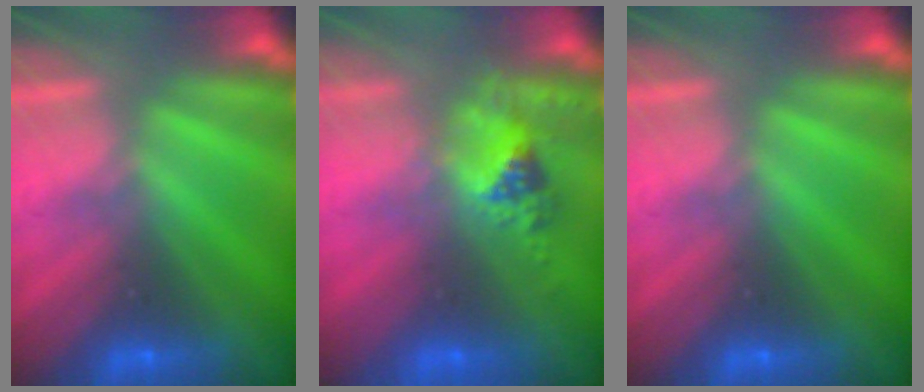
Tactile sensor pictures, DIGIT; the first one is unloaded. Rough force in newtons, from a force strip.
{"total": 2.4}
{"total": 0.0}